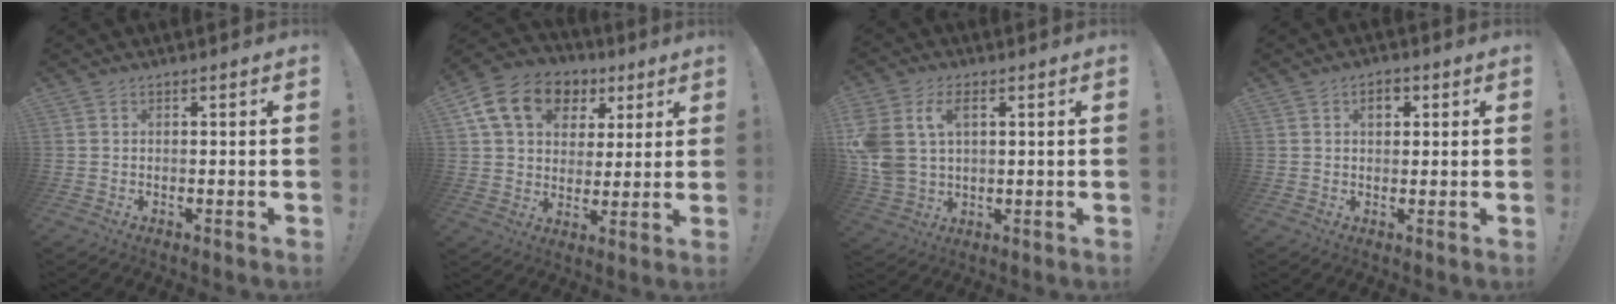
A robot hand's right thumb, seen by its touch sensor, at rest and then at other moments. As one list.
[{"total": 16.6, "force": [7.1, 12.3, 8.6], "torque": [-0.130, -0.020, 0.136]}, {"total": 10.9, "force": [3.6, 7.4, 7.2], "torque": [-0.158, -0.010, 0.066]}, {"total": 3.6, "force": [1.2, 2.5, 2.4], "torque": [-0.023, -0.001, 0.014]}]